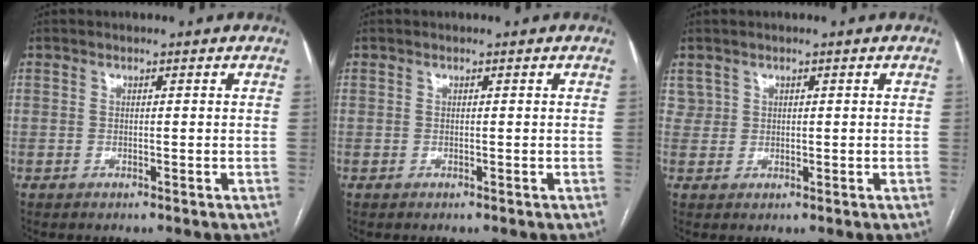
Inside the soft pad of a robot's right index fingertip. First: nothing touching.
{"total": 0.0}
{"total": 1.9, "force": [1.1, 1.5, 0.0], "torque": [0.014, 0.004, 0.013]}